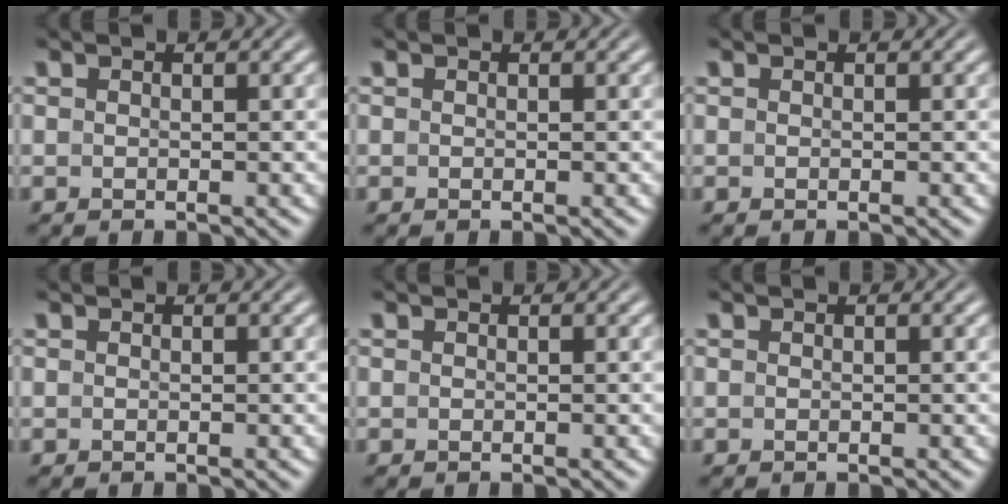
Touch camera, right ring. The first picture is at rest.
{"total": 0.0}
{"total": 0.0}
{"total": 0.0}
{"total": 0.0}
{"total": 0.0}